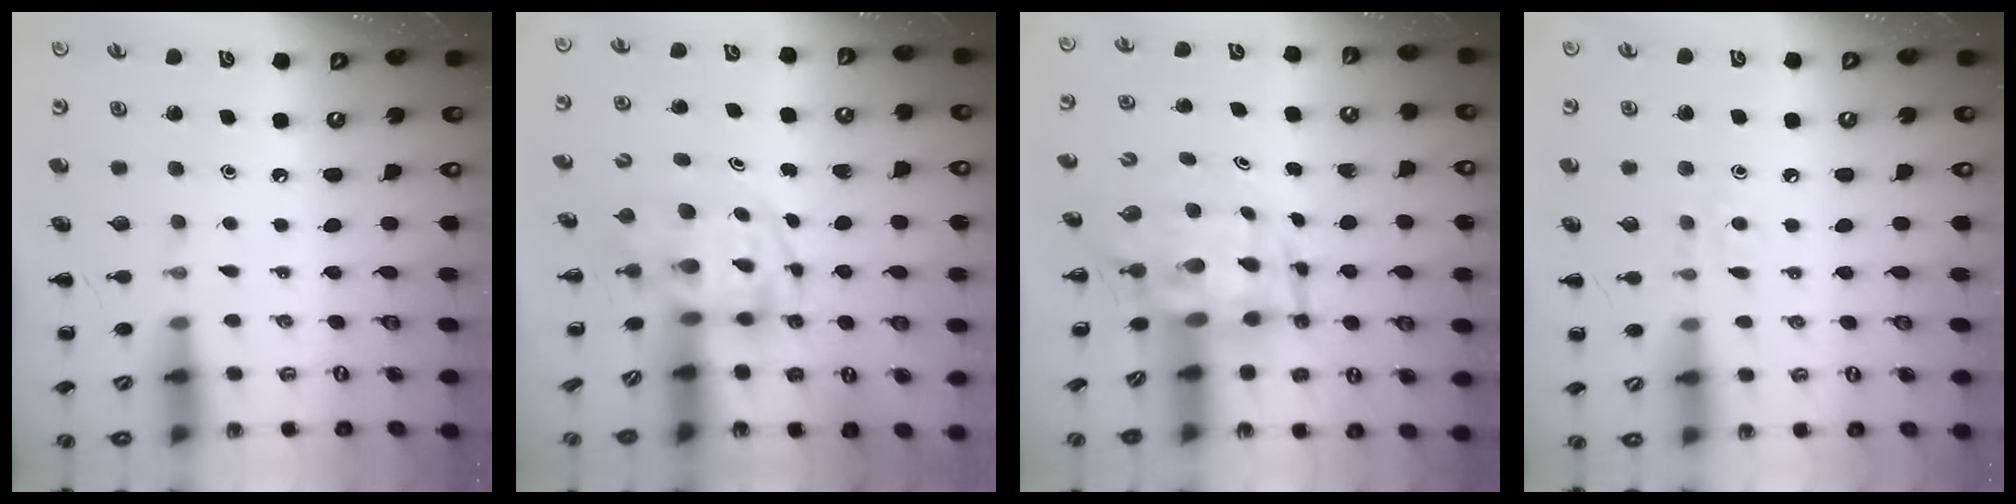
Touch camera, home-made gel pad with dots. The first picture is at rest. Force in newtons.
{"total": 3.7, "press": 3.6, "slide": 0.7}
{"total": 5.3, "press": 5.0, "slide": 1.8}
{"total": 4.1, "press": 3.8, "slide": 1.4}